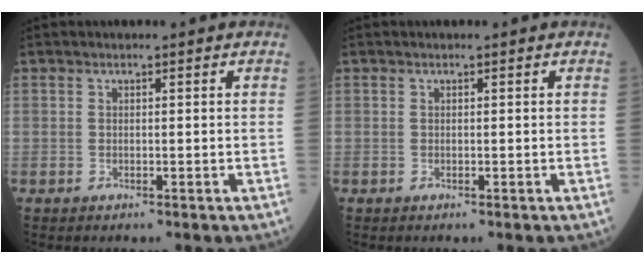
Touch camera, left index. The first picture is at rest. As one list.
[{"total": 0.0}]